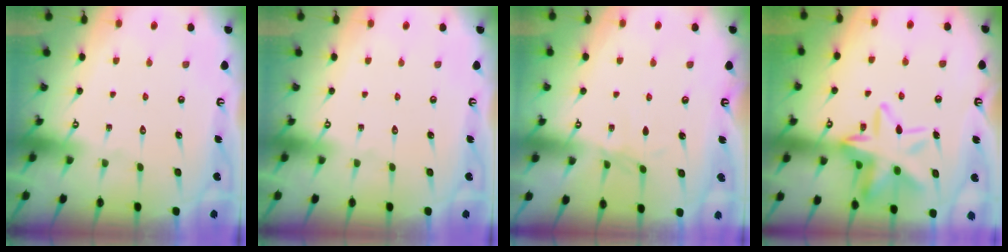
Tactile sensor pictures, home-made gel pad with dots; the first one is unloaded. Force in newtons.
{"total": 0.0}
{"total": 2.6, "press": 2.5, "slide": 0.5}
{"total": 16.9, "press": 16.8, "slide": 1.5}